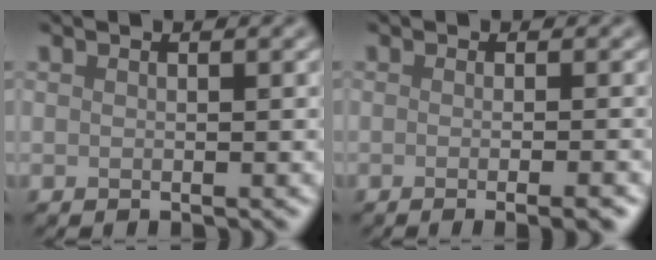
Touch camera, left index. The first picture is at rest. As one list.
[{"total": 4.3, "force": [-1.2, 1.6, 3.8], "torque": [-0.015, -0.003, -0.018]}]